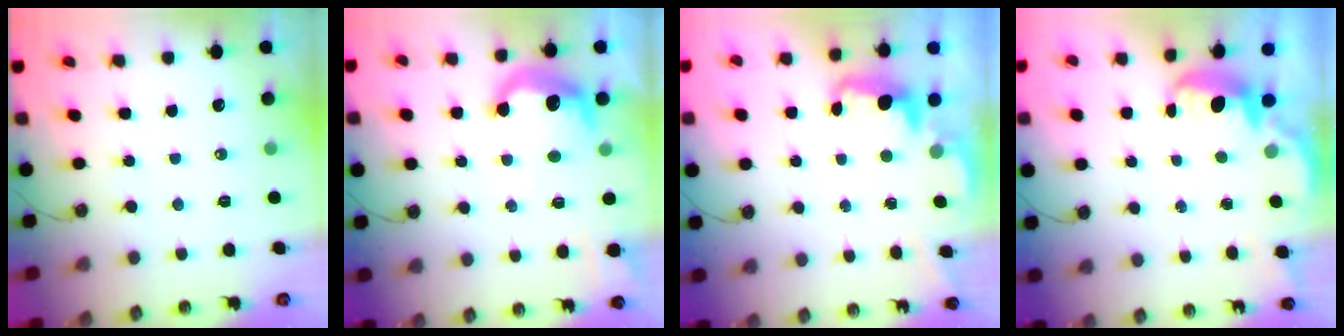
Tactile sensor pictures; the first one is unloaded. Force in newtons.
{"total": 12.2, "press": 12.2, "slide": 0.9}
{"total": 2.5, "press": 2.4, "slide": 0.7}
{"total": 2.7, "press": 2.6, "slide": 0.6}